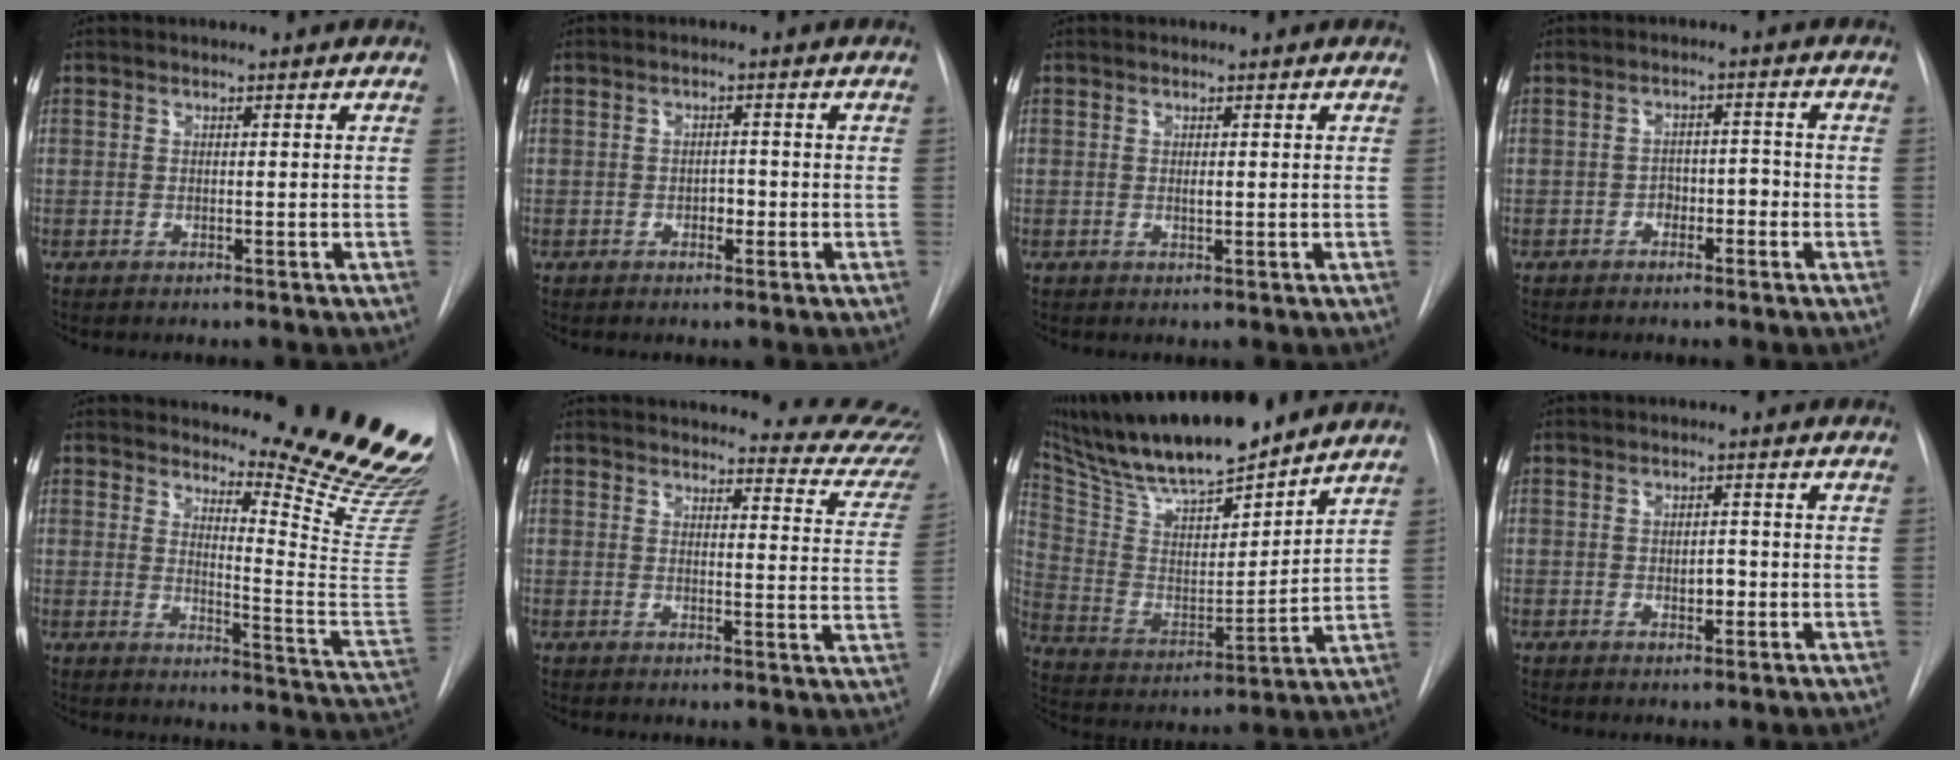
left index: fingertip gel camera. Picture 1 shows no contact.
{"total": 1.6, "force": [-0.6, 1.0, 1.0], "torque": [-0.013, 0.004, -0.009]}
{"total": 0.6, "force": [0.2, 0.3, 0.5], "torque": [-0.011, -0.002, 0.003]}
{"total": 2.7, "force": [-1.4, 1.7, 1.7], "torque": [-0.016, 0.013, -0.020]}
{"total": 19.1, "force": [17.4, 0.8, 7.9], "torque": [-0.097, -0.147, 0.203]}
{"total": 18.2, "force": [17.6, 3.2, 3.3], "torque": [-0.011, -0.070, 0.174]}
{"total": 21.5, "force": [18.3, 3.6, 10.7], "torque": [-0.197, 0.004, 0.319]}
{"total": 2.0, "force": [-0.4, 1.2, 1.5], "torque": [-0.020, 0.002, -0.004]}